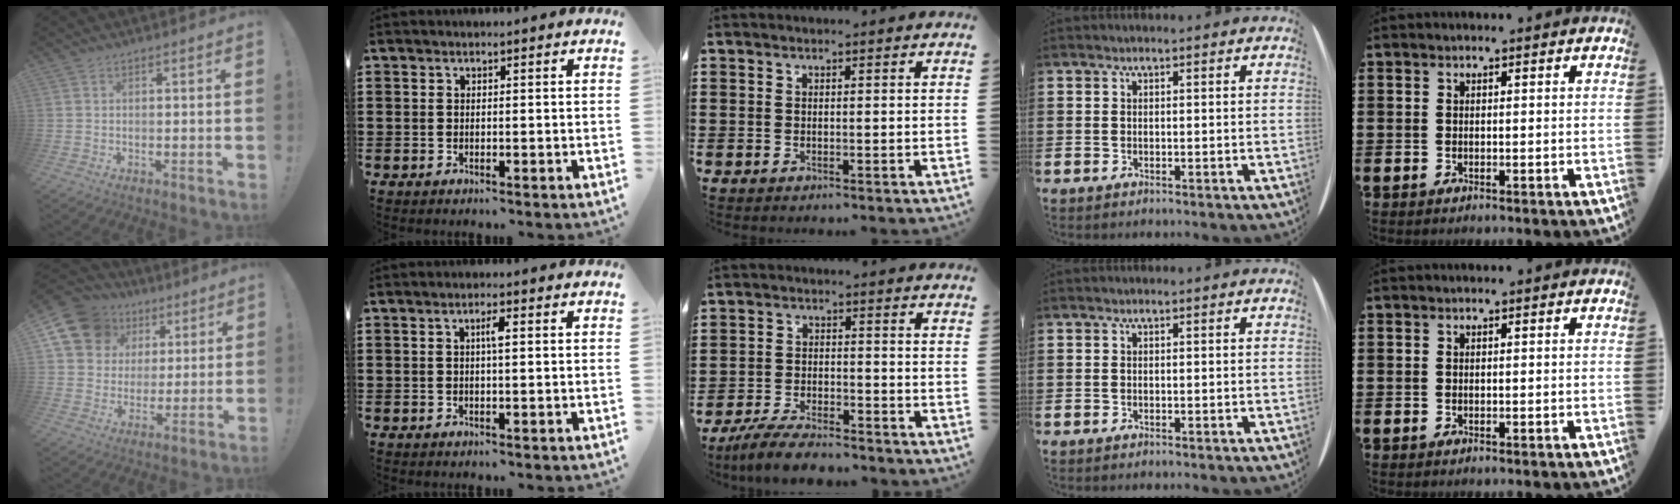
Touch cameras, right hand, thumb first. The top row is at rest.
{"thumb": {"total": 14.8, "force": [7.3, 11.7, 5.5], "torque": [-0.089, -0.037, 0.152]}, "index": {"total": 2.0, "force": [0.3, 0.3, 1.9], "torque": [-0.037, 0.003, 0.002]}, "middle": {"total": 5.7, "force": [-5.3, 0.8, 1.9], "torque": [-0.044, -0.001, -0.105]}}